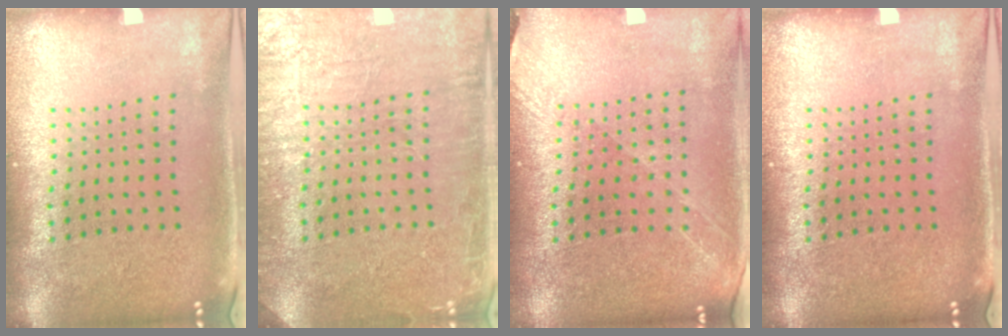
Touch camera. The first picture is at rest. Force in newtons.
{"total": 4.7, "press": 4.7, "slide": 0.7}
{"total": 1.3, "press": 1.2, "slide": 0.5}
{"total": 0.0}